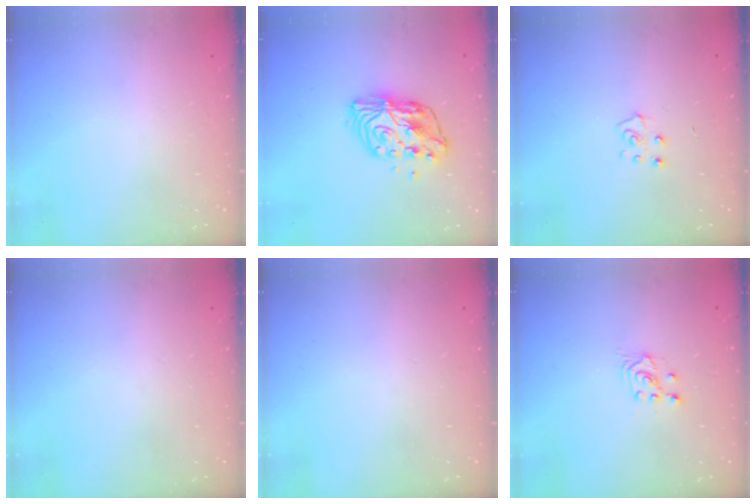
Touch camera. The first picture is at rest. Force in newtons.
{"total": 9.8, "press": 9.8, "slide": 0.7}
{"total": 5.3, "press": 5.3, "slide": 0.5}
{"total": 0.0}
{"total": 0.0}
{"total": 2.5, "press": 2.4, "slide": 0.7}